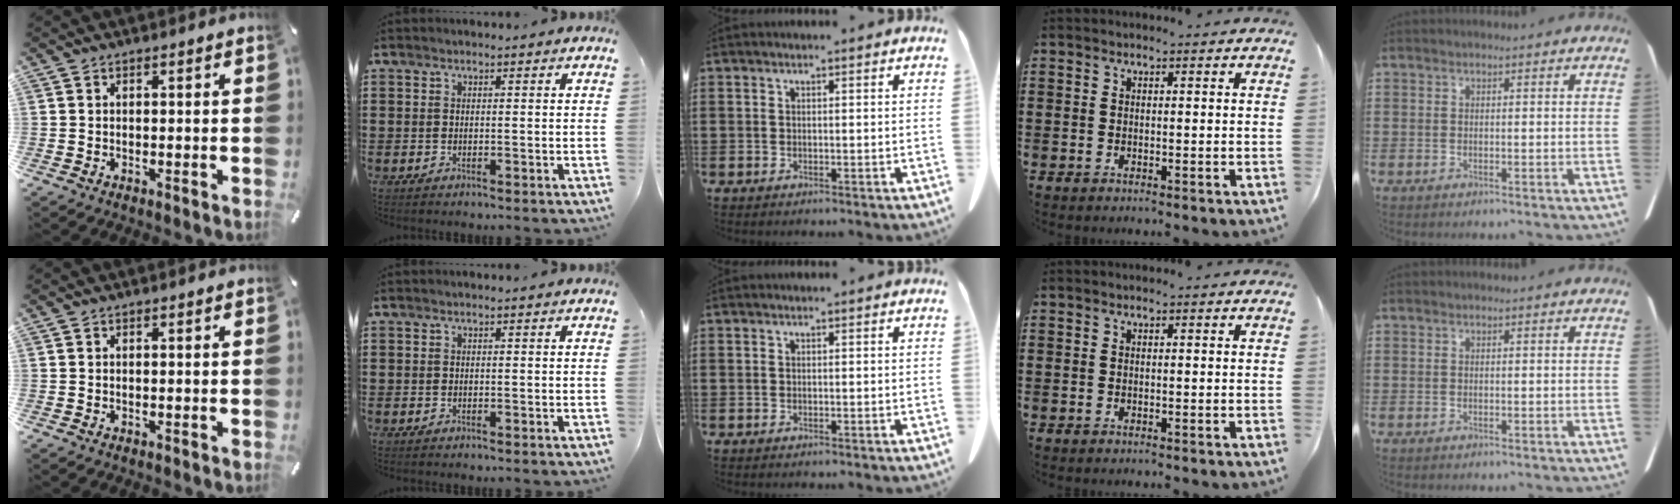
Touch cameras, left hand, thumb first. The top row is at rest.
{}